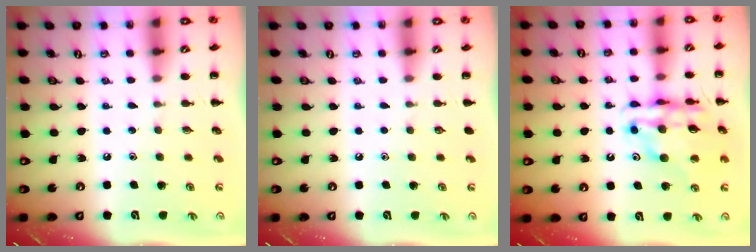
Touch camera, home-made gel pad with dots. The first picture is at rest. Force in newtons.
{"total": 0.0}
{"total": 14.5, "press": 14.0, "slide": 3.9}